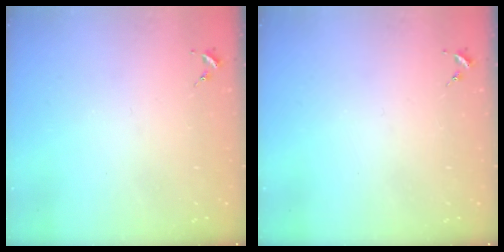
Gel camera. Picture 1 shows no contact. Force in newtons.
{"total": 0.0}